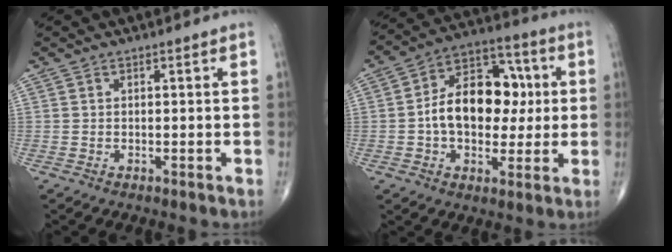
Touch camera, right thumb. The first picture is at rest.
{"total": 16.3, "force": [0.5, 10.9, 12.1], "torque": [-0.152, 0.032, 0.003]}